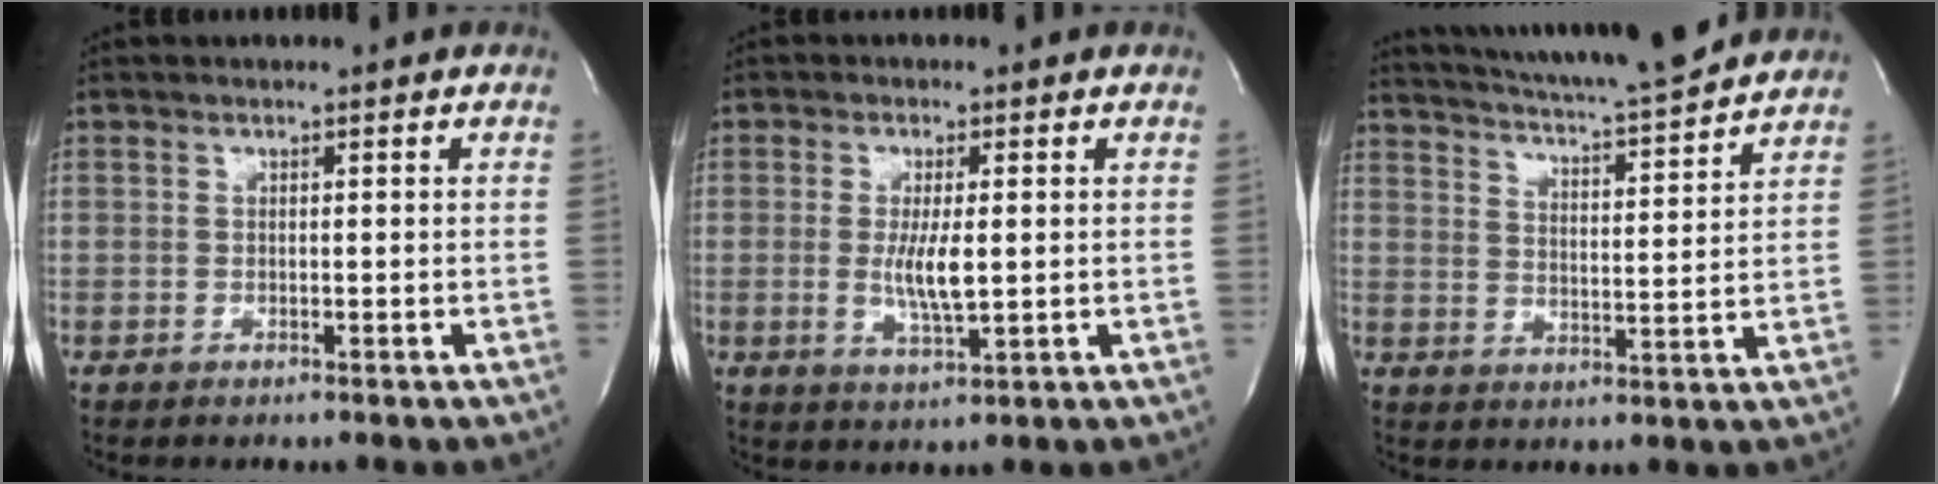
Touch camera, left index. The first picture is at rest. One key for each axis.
{"total": 5.2, "fx": -0.1, "fy": 0.9, "fz": 5.1, "tx": -0.100, "ty": -0.013, "tz": -0.002}
{"total": 16.3, "fx": 15.0, "fy": 0.5, "fz": 6.4, "tx": -0.113, "ty": -0.006, "tz": 0.217}